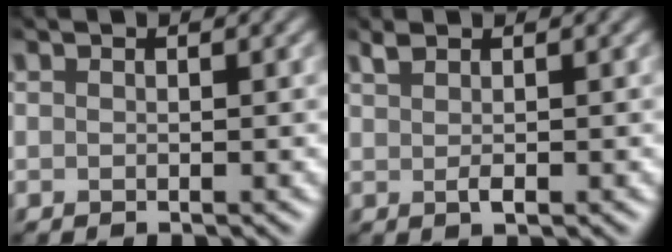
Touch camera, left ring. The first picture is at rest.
{"total": 1.7, "force": [0.6, 0.5, 1.5], "torque": [-0.033, 0.004, 0.015]}